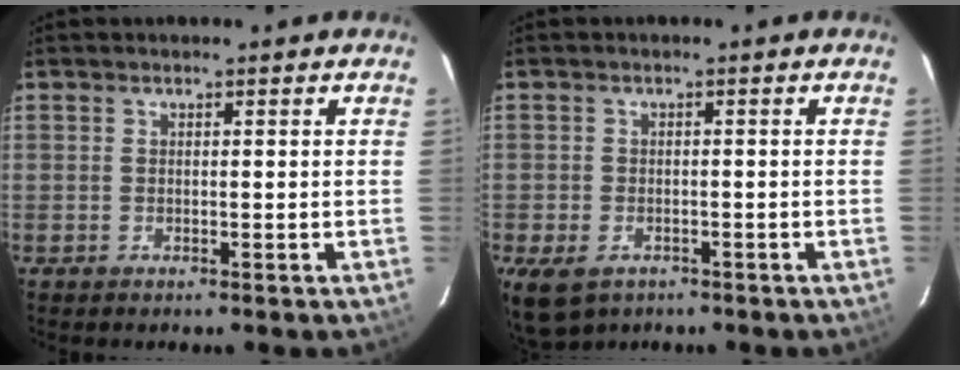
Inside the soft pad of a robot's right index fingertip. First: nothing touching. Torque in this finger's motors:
{"motor_torque": [0.62, -0.66, 0.04, 0.00]}